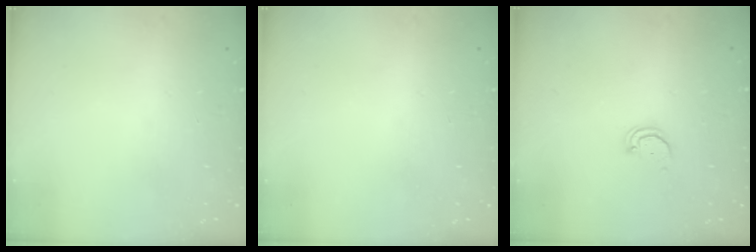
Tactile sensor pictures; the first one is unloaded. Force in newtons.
{"total": 0.0}
{"total": 2.0, "press": 2.0, "slide": 0.2}